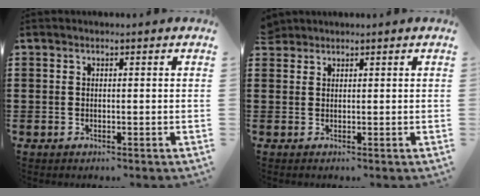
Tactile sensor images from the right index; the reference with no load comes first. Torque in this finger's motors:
{"motor_torque": [0.22, 0.96, -0.04, -0.01]}